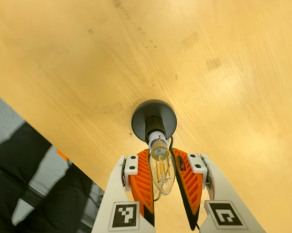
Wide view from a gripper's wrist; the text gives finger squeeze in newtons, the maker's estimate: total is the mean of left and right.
{"total": 13.7, "left": 13.0, "right": 14.4}